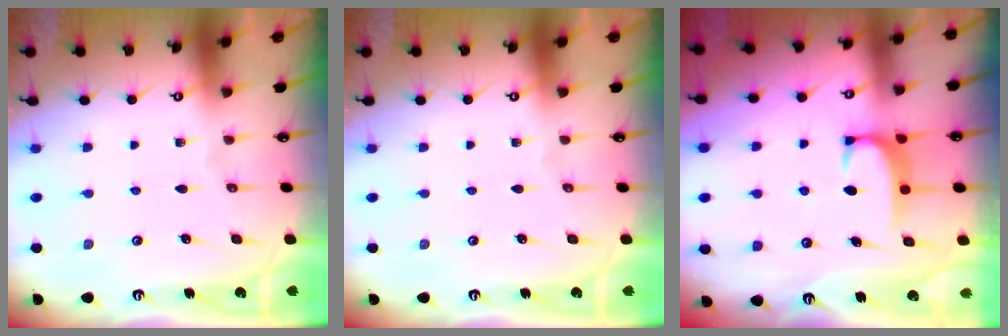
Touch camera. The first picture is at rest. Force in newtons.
{"total": 0.0}
{"total": 1.9, "press": 1.9, "slide": 0.5}